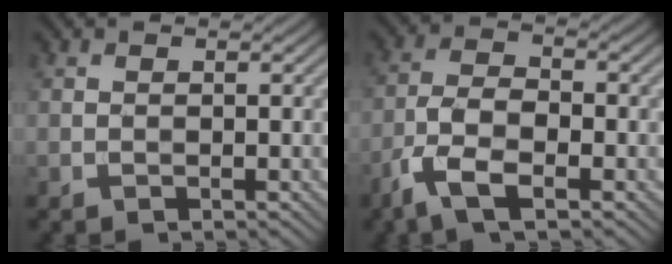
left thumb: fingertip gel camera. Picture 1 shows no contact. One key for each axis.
{"total": 7.1, "fx": -4.0, "fy": 2.7, "fz": 5.2, "tx": -0.114, "ty": -0.001, "tz": -0.089}